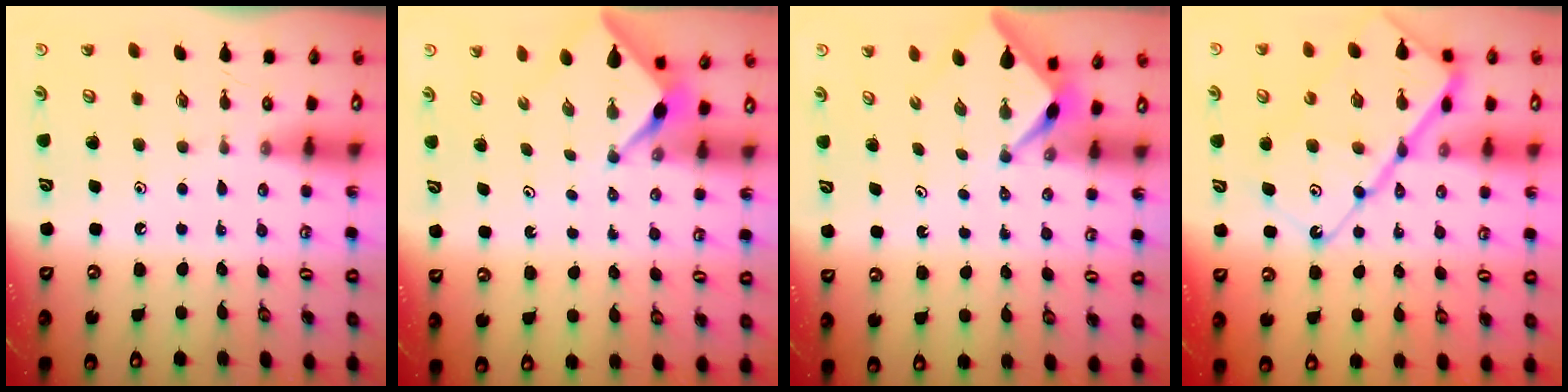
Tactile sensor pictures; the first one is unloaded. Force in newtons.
{"total": 2.2, "press": 2.2, "slide": 0.3}
{"total": 2.5, "press": 2.5, "slide": 0.3}
{"total": 19.8, "press": 19.7, "slide": 1.9}